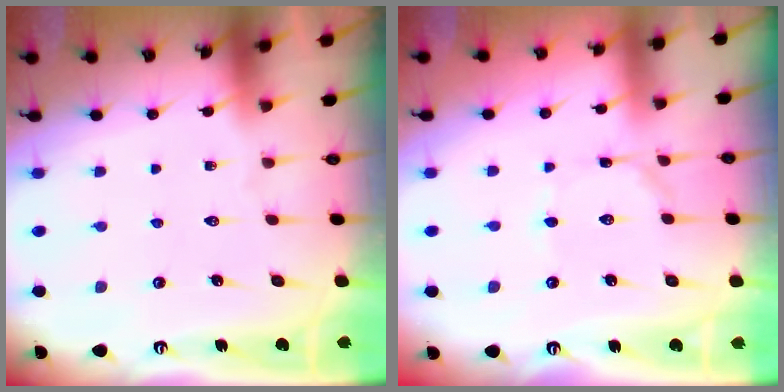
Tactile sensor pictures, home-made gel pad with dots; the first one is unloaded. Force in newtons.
{"total": 1.4, "press": 1.4, "slide": 0.1}